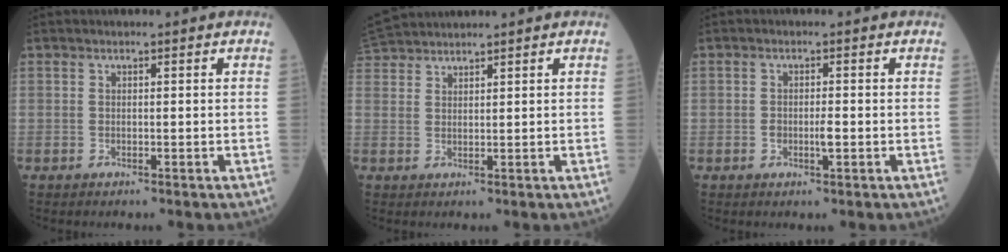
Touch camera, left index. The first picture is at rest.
{"total": 4.7, "force": [4.6, 0.1, 0.6], "torque": [-0.019, 0.033, 0.091]}
{"total": 1.8, "force": [-0.4, 0.4, 1.7], "torque": [-0.034, -0.001, -0.006]}